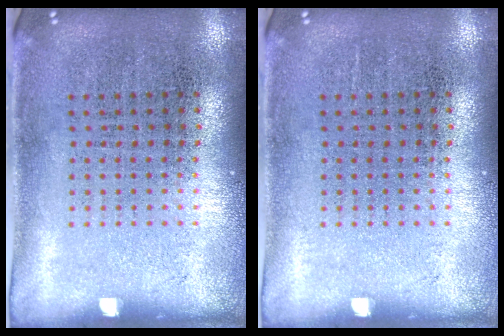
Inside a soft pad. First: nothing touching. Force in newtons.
{"total": 0.0}